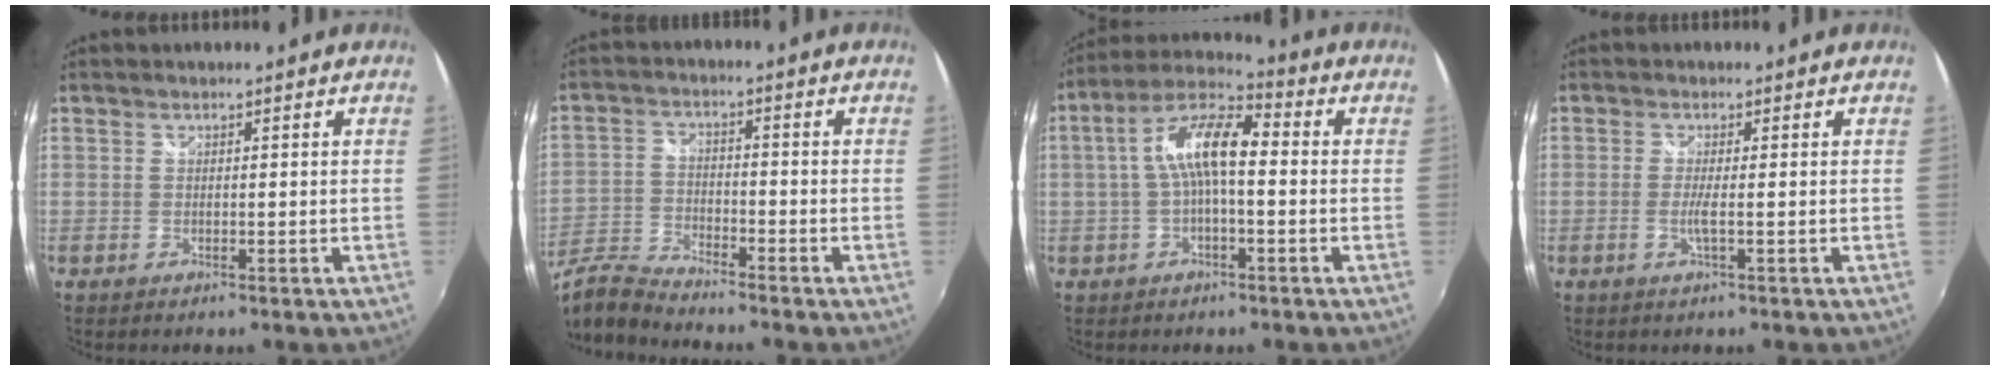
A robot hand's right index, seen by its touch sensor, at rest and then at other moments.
{"total": 8.7, "force": [-8.3, 0.8, 2.7], "torque": [-0.072, -0.001, -0.176]}
{"total": 10.3, "force": [-0.1, 3.6, 9.7], "torque": [-0.193, 0.026, -0.006]}
{"total": 1.9, "force": [-0.6, -0.5, 1.7], "torque": [-0.035, -0.003, -0.013]}